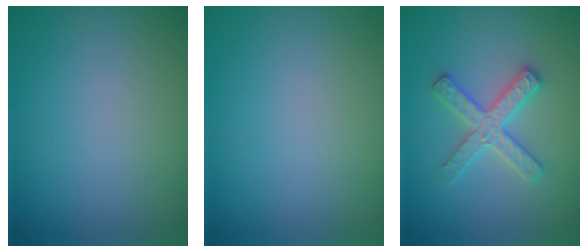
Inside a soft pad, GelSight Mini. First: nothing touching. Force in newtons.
{"total": 0.0}
{"total": 2.9, "press": 2.9, "slide": 0.5}